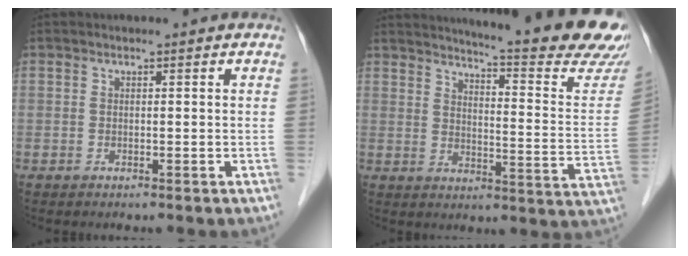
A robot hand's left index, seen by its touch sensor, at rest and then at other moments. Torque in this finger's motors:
{"motor_torque": [0.02, -0.81, 0.69, 0.15]}